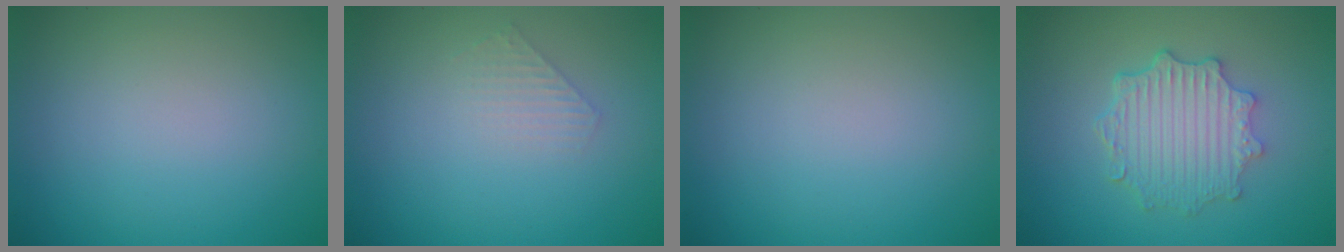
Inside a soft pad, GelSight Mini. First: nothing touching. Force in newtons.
{"total": 1.3, "press": 1.3, "slide": 0.2}
{"total": 0.0}
{"total": 4.8, "press": 3.7, "slide": 3.0}